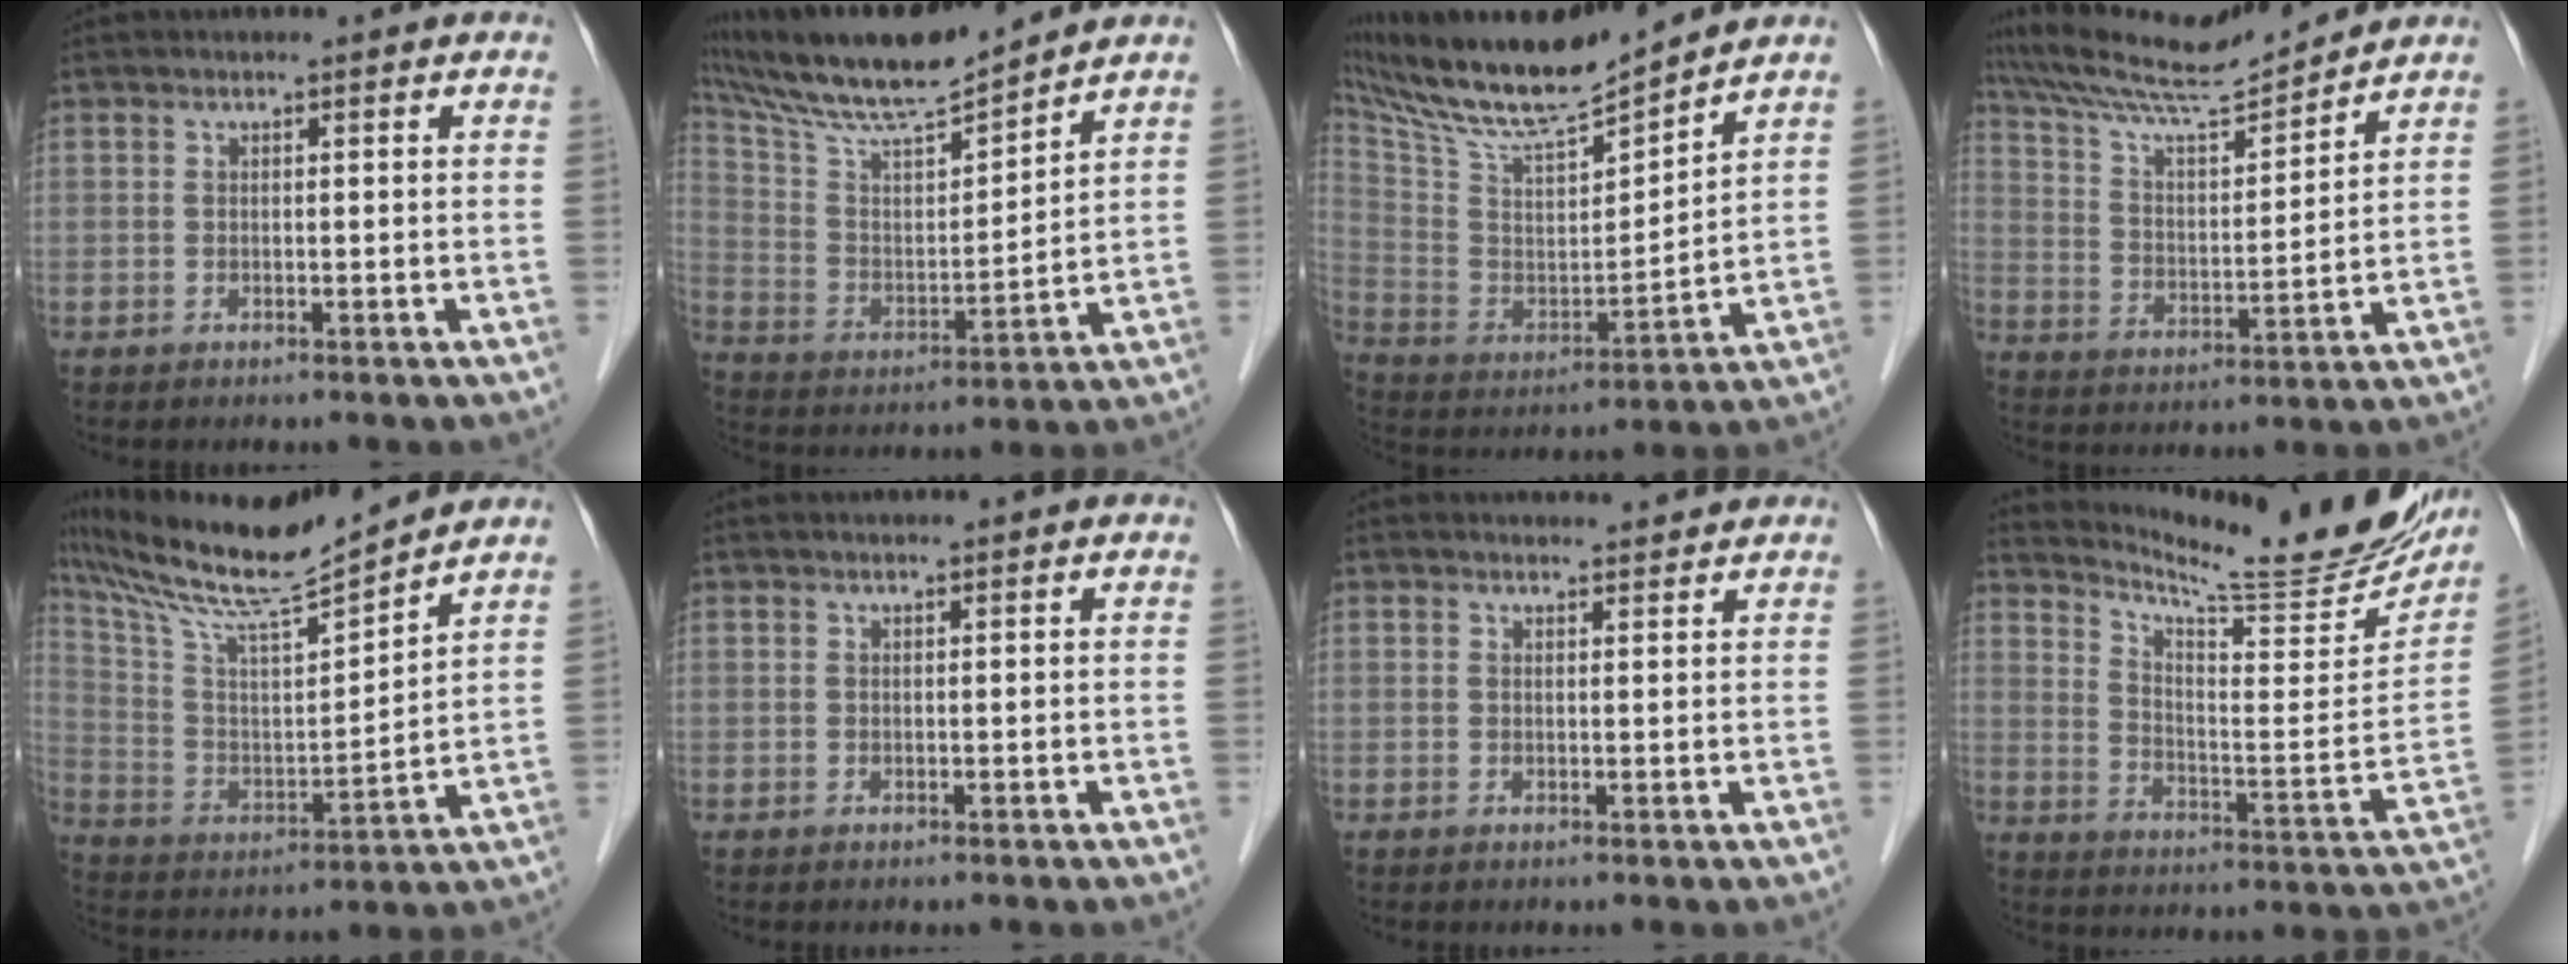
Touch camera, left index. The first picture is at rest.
{"total": 15.2, "force": [13.6, 0.6, 6.7], "torque": [-0.131, 0.008, 0.252]}
{"total": 16.7, "force": [15.2, 0.9, 6.8], "torque": [-0.141, -0.006, 0.285]}
{"total": 13.0, "force": [12.5, 0.0, 3.7], "torque": [-0.078, 0.002, 0.223]}
{"total": 14.9, "force": [13.8, -0.8, 5.5], "torque": [-0.120, -0.003, 0.254]}
{"total": 0.6, "force": [0.6, -0.1, 0.1], "torque": [-0.007, 0.006, 0.013]}
{"total": 2.8, "force": [2.8, 0.6, 0.0], "torque": [-0.006, 0.005, 0.034]}
{"total": 21.2, "force": [19.2, 1.5, 8.9], "torque": [-0.140, -0.071, 0.262]}